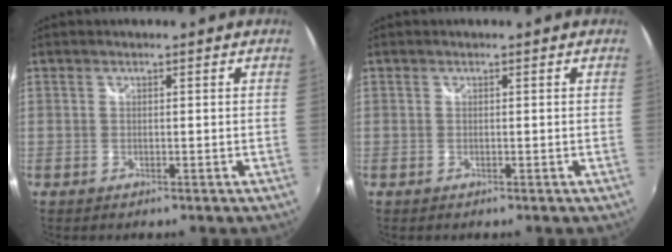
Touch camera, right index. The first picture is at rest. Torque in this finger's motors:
{"motor_torque": [0.32, 0.32, 0.00, 0.00]}